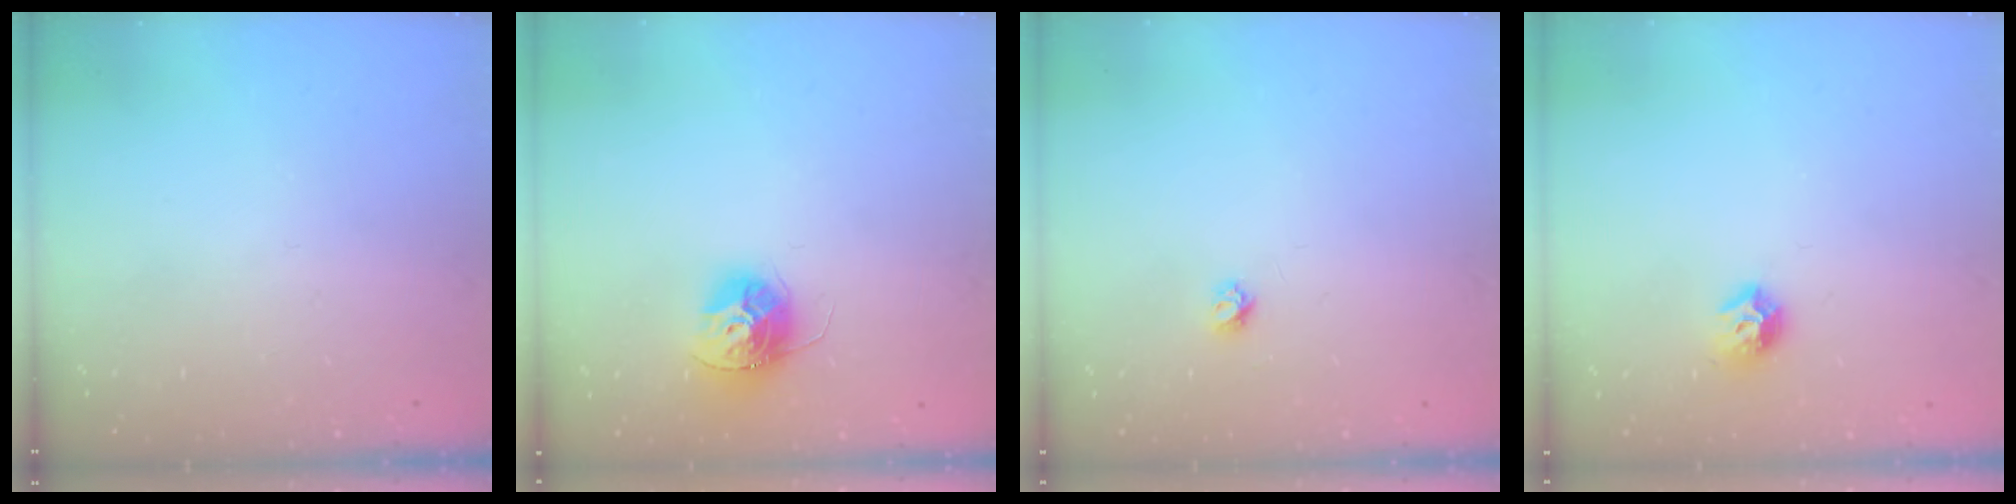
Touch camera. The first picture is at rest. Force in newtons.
{"total": 11.1, "press": 11.1, "slide": 0.5}
{"total": 3.4, "press": 3.4, "slide": 0.3}
{"total": 8.2, "press": 8.2, "slide": 0.7}